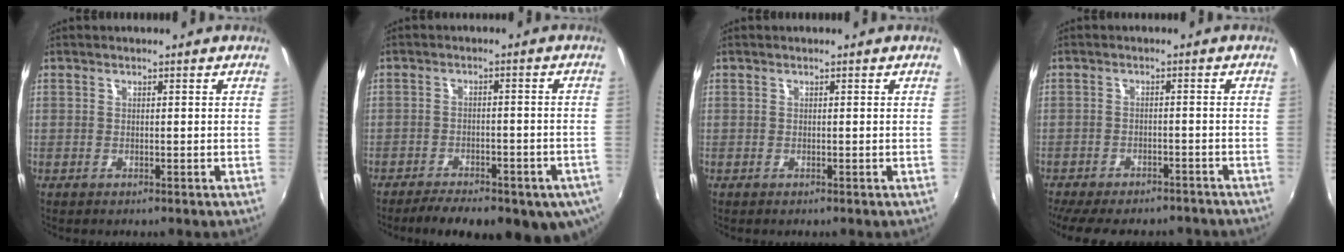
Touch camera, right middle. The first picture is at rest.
{"total": 16.1, "force": [-11.0, 6.1, 10.0], "torque": [-0.171, -0.037, -0.141]}
{"total": 0.0}
{"total": 15.4, "force": [-13.0, 4.9, 6.7], "torque": [-0.144, -0.026, -0.177]}